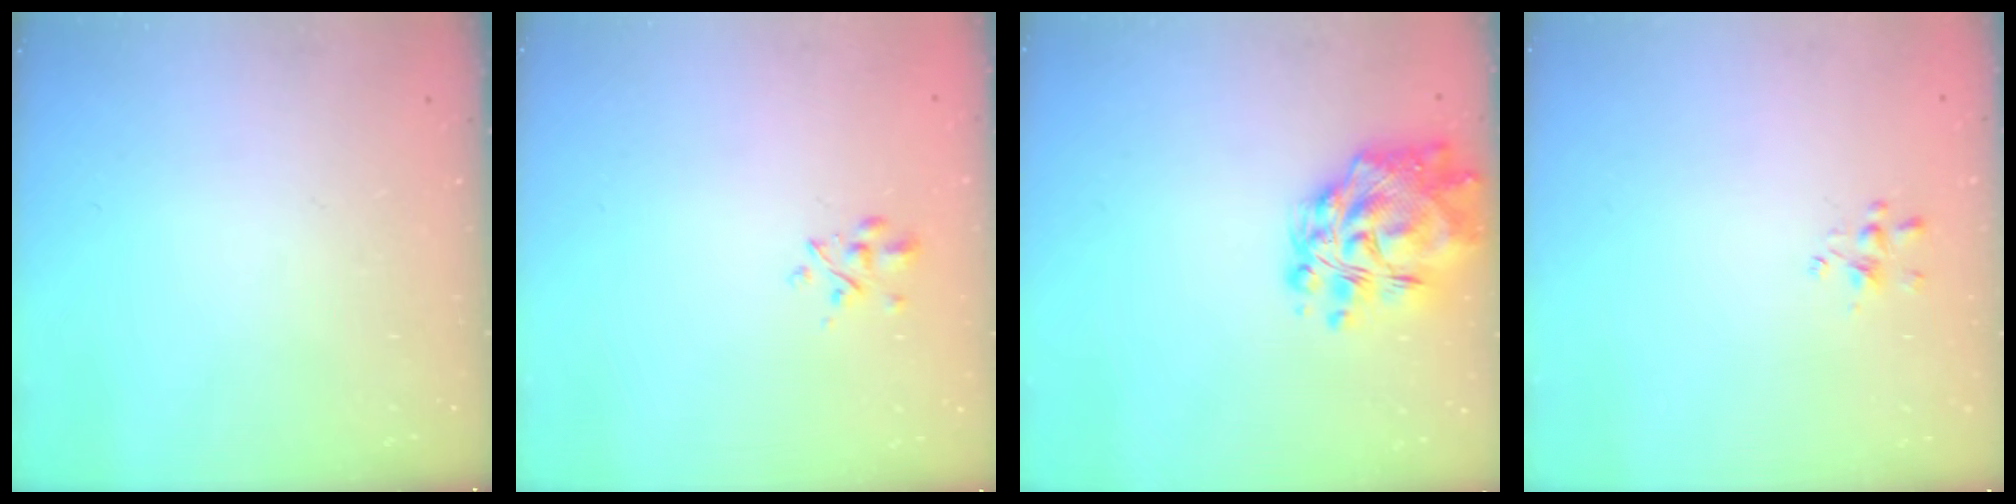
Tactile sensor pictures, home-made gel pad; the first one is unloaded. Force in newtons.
{"total": 2.3, "press": 2.2, "slide": 0.9}
{"total": 13.8, "press": 12.9, "slide": 4.8}
{"total": 1.6, "press": 1.5, "slide": 0.5}